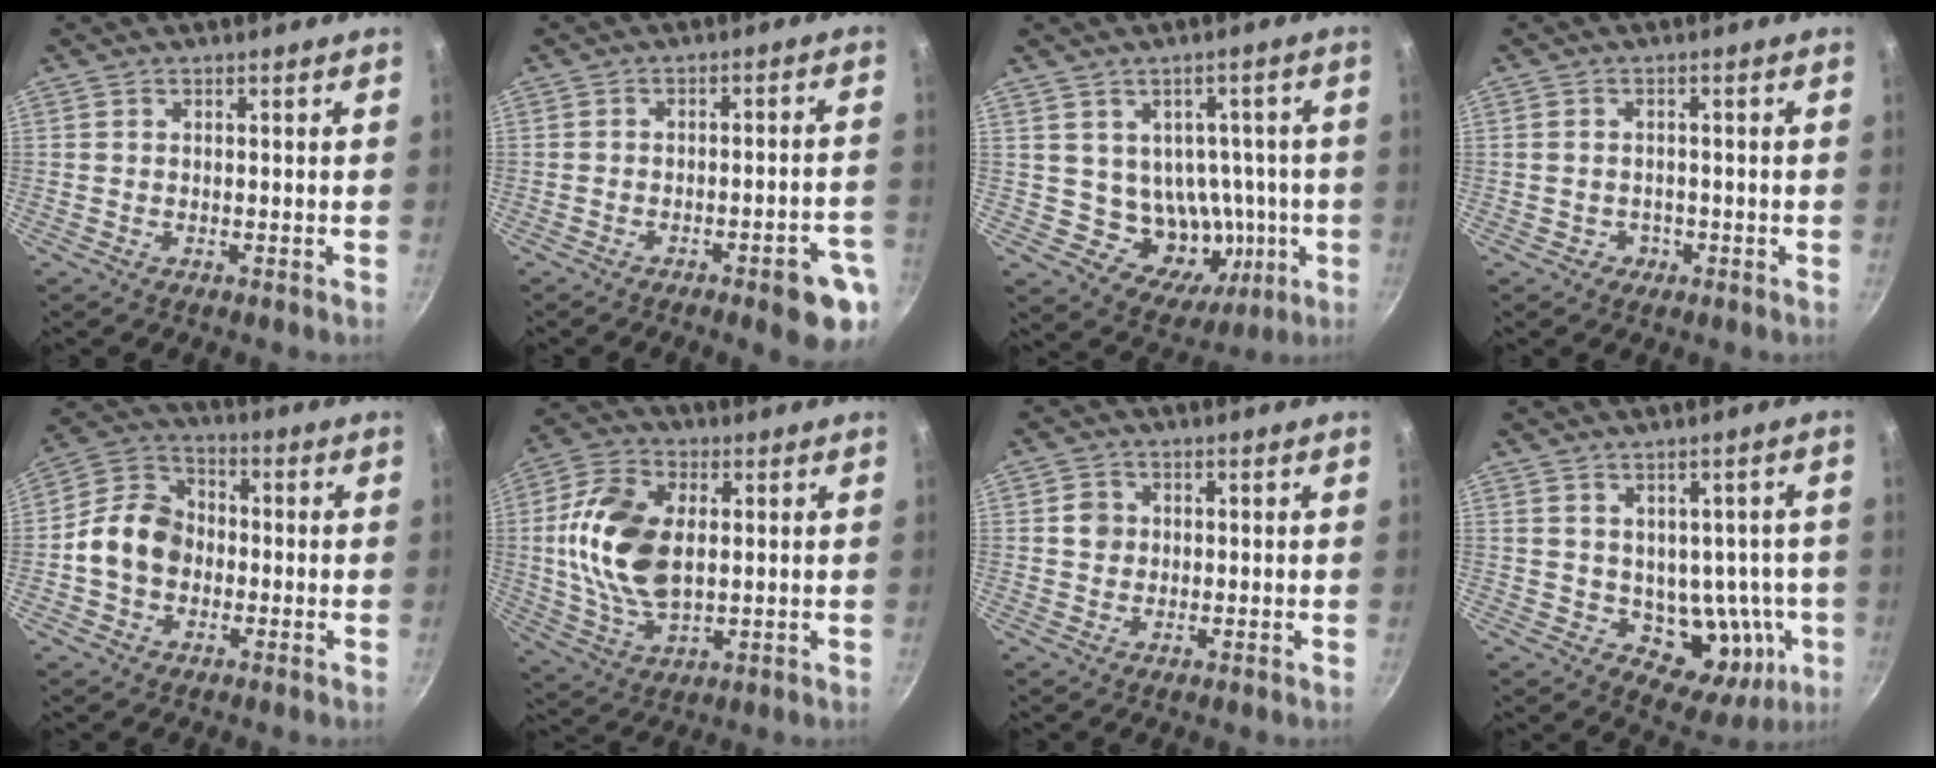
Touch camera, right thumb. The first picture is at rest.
{"total": 9.3, "force": [-4.6, 2.3, 7.8], "torque": [-0.076, 0.033, -0.049]}
{"total": 13.4, "force": [-0.4, 11.2, 7.4], "torque": [-0.058, -0.002, 0.013]}
{"total": 2.2, "force": [-0.9, 1.9, 0.5], "torque": [0.008, 0.011, -0.006]}
{"total": 10.8, "force": [-1.5, 8.7, 6.3], "torque": [-0.085, 0.030, -0.047]}
{"total": 16.2, "force": [1.8, 9.6, 12.9], "torque": [-0.240, -0.002, 0.032]}
{"total": 2.5, "force": [0.3, 2.4, 0.7], "torque": [0.002, 0.006, 0.001]}
{"total": 13.1, "force": [-0.9, 9.3, 9.2], "torque": [-0.071, -0.014, 0.003]}